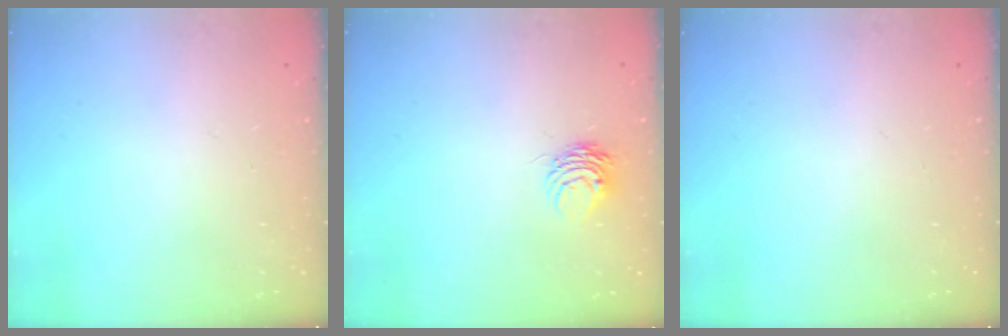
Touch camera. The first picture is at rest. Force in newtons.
{"total": 5.4, "press": 5.4, "slide": 0.3}
{"total": 0.0}